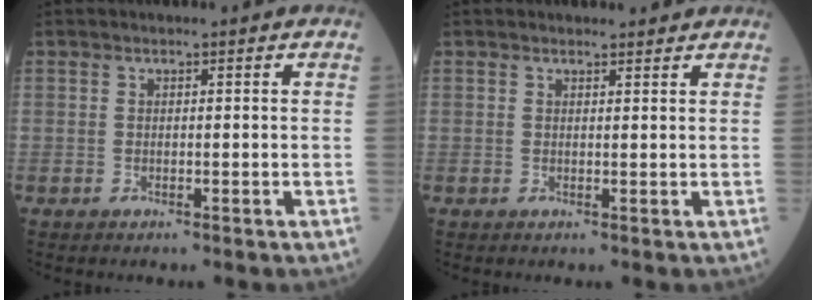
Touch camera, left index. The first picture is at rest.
{"total": 2.4, "force": [2.3, 0.6, 0.3], "torque": [-0.005, 0.003, 0.025]}